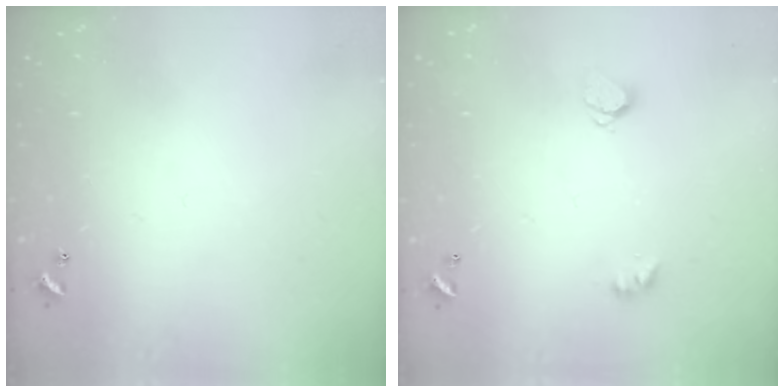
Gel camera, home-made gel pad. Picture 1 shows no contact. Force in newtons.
{"total": 3.3, "press": 3.3, "slide": 0.2}